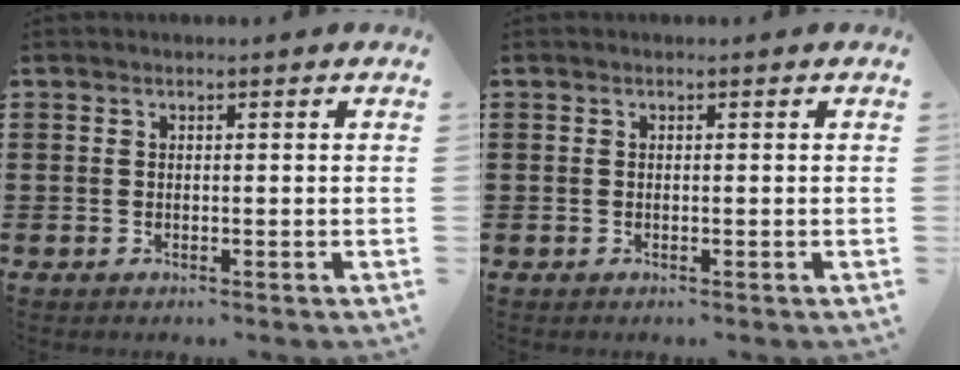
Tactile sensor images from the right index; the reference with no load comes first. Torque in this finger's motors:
{"motor_torque": [-0.03, 1.02, 0.00, 0.00]}